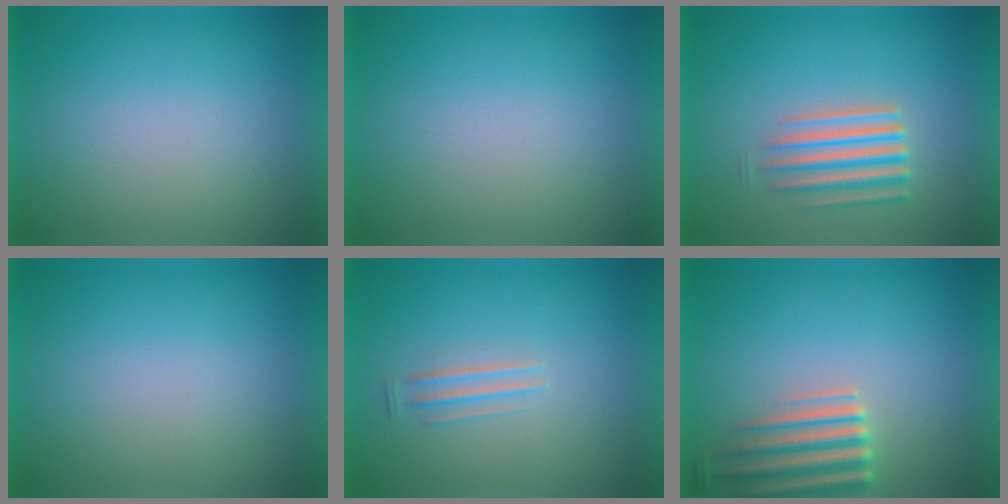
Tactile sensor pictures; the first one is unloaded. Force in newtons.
{"total": 0.0}
{"total": 4.3}
{"total": 0.0}
{"total": 1.6}
{"total": 5.5}